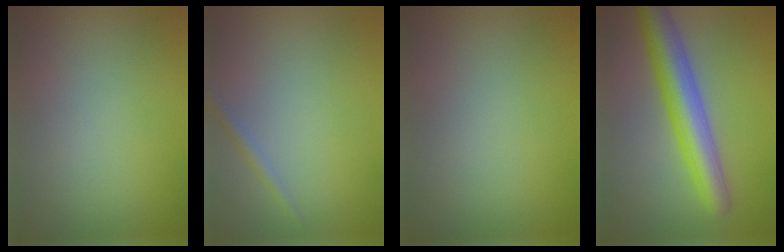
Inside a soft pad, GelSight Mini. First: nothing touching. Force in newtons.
{"total": 1.0, "press": 1.0, "slide": 0.0}
{"total": 0.0}
{"total": 6.1, "press": 6.1, "slide": 0.2}